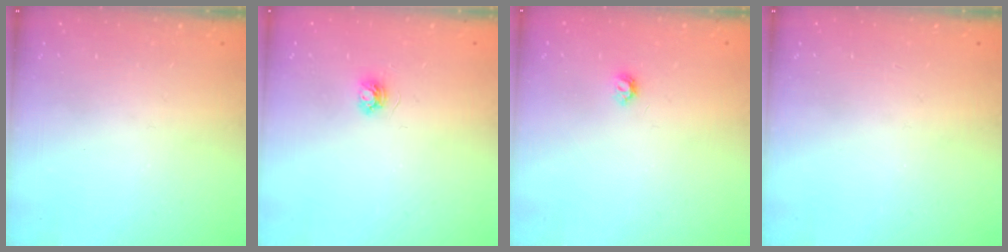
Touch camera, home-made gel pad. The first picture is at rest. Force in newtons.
{"total": 3.4, "press": 3.4, "slide": 0.4}
{"total": 4.0, "press": 4.0, "slide": 0.6}
{"total": 0.0}